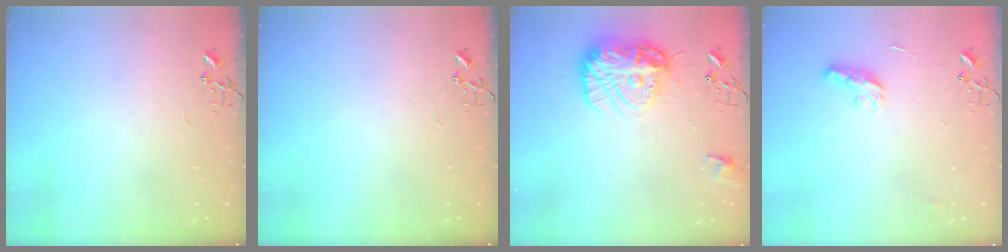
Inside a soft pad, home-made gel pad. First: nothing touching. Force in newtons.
{"total": 0.0}
{"total": 17.8, "press": 17.8, "slide": 1.7}
{"total": 6.9, "press": 6.8, "slide": 0.6}